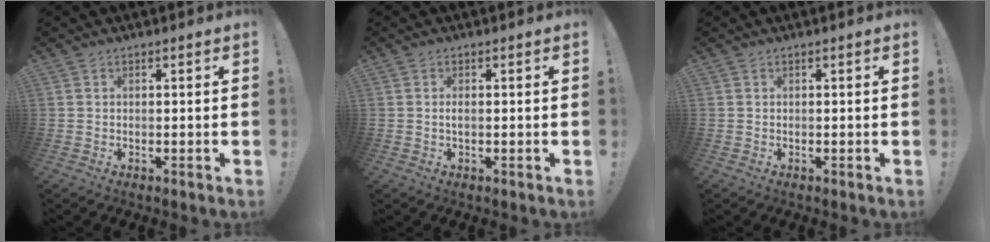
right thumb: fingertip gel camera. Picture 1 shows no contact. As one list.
[{"total": 1.2, "force": [-0.2, 0.3, 1.1], "torque": [-0.021, 0.001, -0.004]}, {"total": 0.0}]